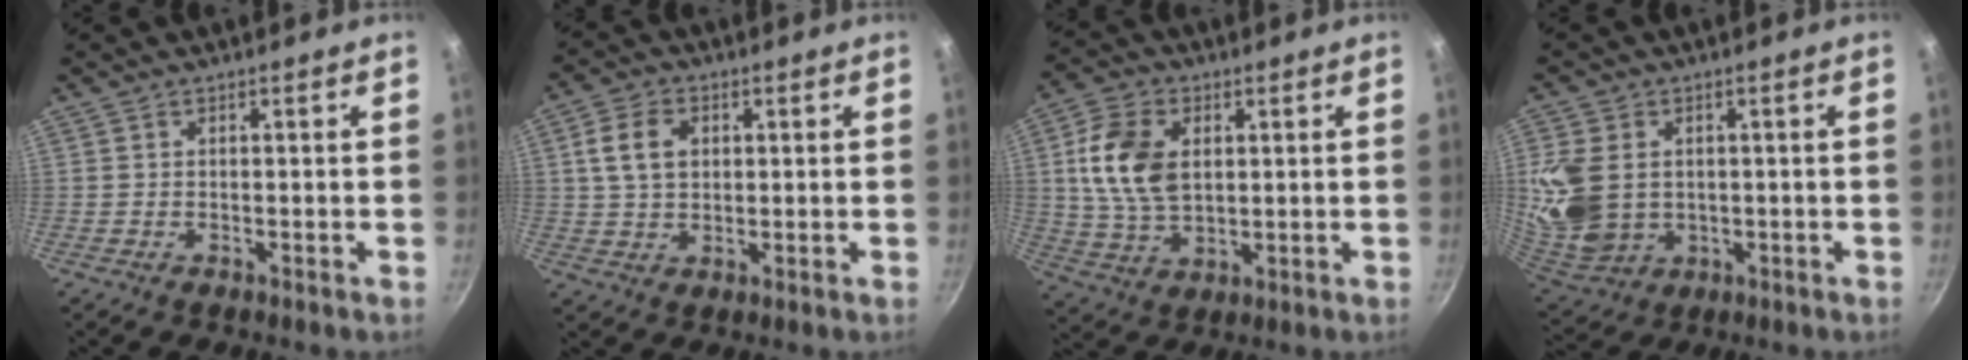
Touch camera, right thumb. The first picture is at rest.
{"total": 7.2, "force": [1.6, 5.2, 4.8], "torque": [-0.073, 0.005, 0.027]}
{"total": 12.6, "force": [2.4, 8.2, 9.2], "torque": [-0.160, -0.006, 0.047]}
{"total": 13.3, "force": [1.4, 10.0, 8.6], "torque": [-0.177, -0.021, 0.042]}